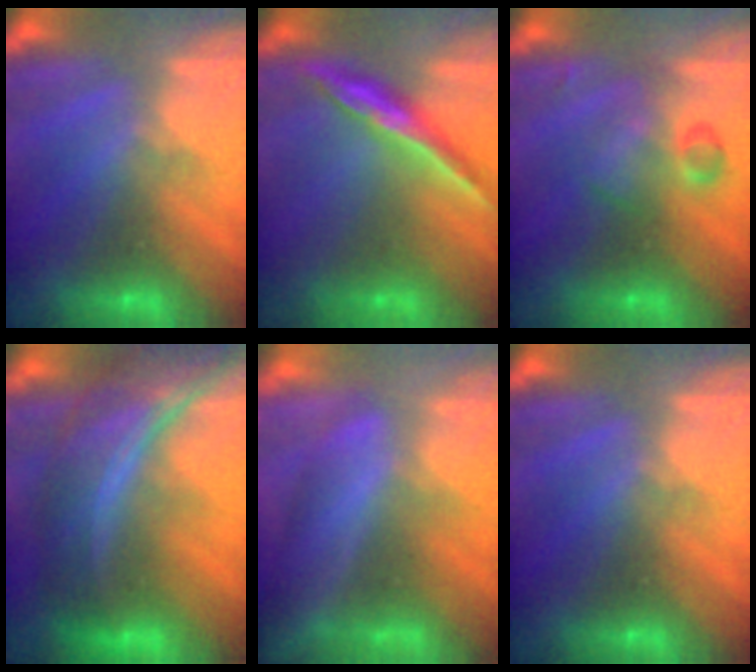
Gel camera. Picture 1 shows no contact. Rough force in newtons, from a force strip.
{"total": 1.6}
{"total": 2.8}
{"total": 7.7}
{"total": 4.0}
{"total": 0.0}